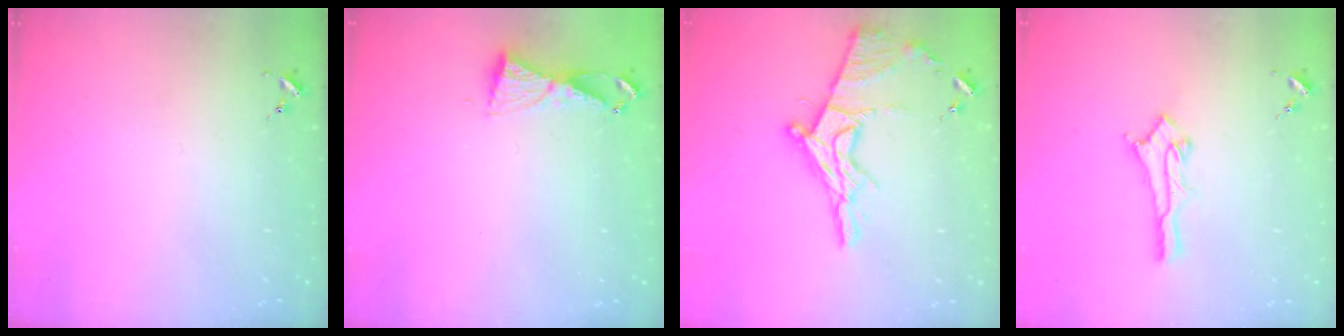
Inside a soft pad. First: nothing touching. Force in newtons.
{"total": 5.4, "press": 5.4, "slide": 0.5}
{"total": 16.9, "press": 16.8, "slide": 1.4}
{"total": 12.5, "press": 12.5, "slide": 1.2}